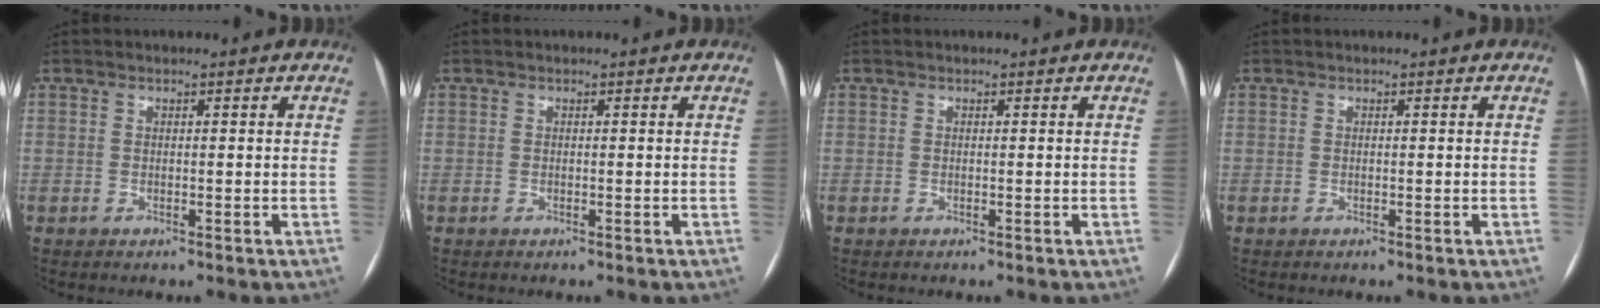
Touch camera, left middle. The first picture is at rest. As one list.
[{"total": 0.0}, {"total": 0.0}, {"total": 0.0}]